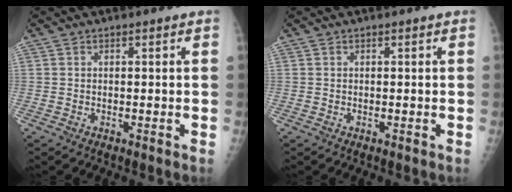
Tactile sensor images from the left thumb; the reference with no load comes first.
{"total": 0.0}